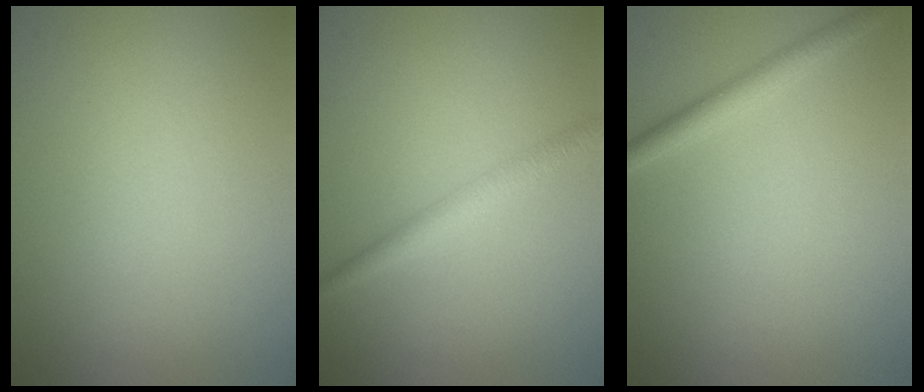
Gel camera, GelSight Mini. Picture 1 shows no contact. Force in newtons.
{"total": 2.2, "press": 2.2, "slide": 0.0}
{"total": 2.0, "press": 2.0, "slide": 0.1}